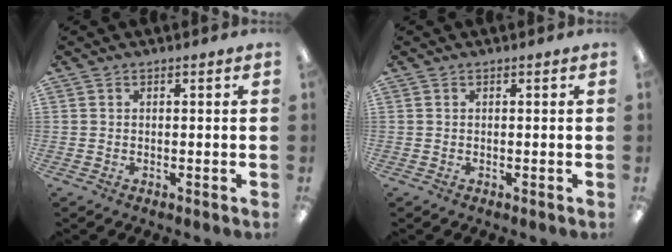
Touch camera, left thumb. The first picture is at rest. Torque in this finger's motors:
{"motor_torque": [-0.01, 0.01, 0.00, 0.00, 0.00]}